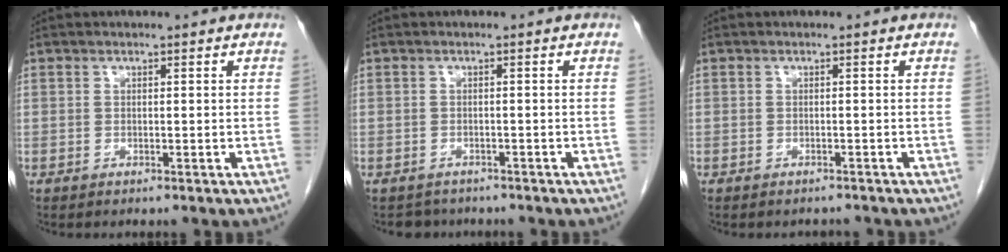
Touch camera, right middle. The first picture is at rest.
{"total": 2.9, "force": [-2.5, 1.4, 0.0], "torque": [-0.004, 0.000, -0.035]}
{"total": 2.0, "force": [-1.9, 0.6, 0.3], "torque": [-0.008, -0.003, -0.024]}